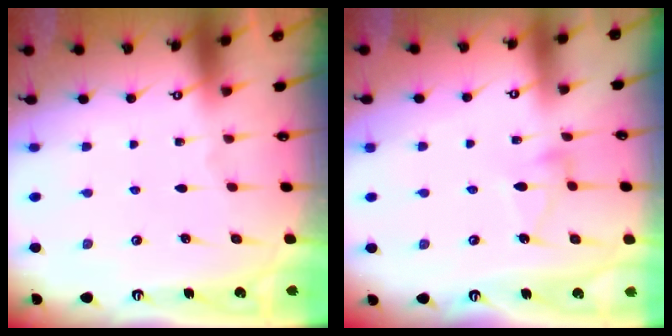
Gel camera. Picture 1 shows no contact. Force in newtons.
{"total": 4.6, "press": 4.6, "slide": 0.5}